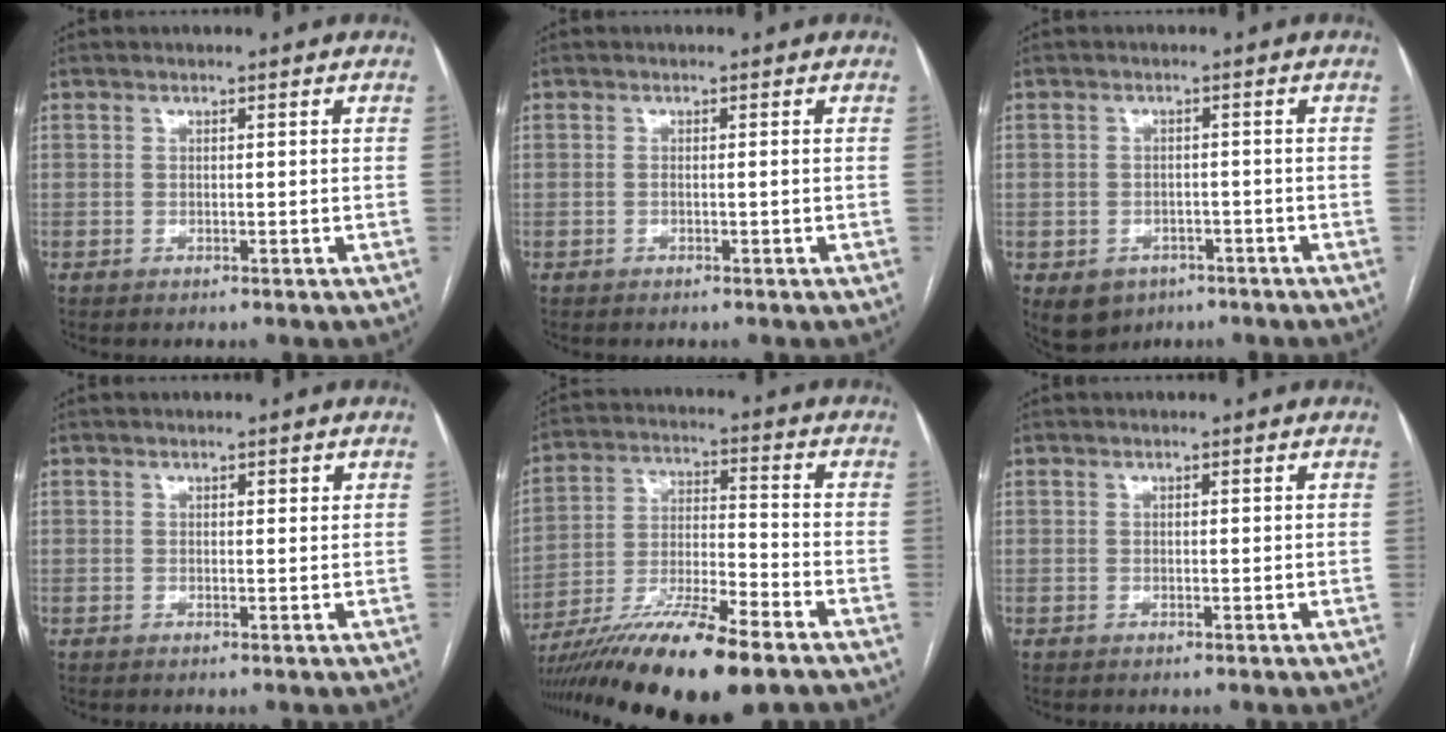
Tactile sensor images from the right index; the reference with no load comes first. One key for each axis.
{"total": 0.6, "fx": -0.1, "fy": 0.0, "fz": 0.6, "tx": -0.013, "ty": 0.000, "tz": -0.001}
{"total": 5.7, "fx": -3.0, "fy": 4.7, "fz": 1.4, "tx": -0.023, "ty": 0.004, "tz": -0.034}
{"total": 1.0, "fx": 0.5, "fy": 0.4, "fz": 0.8, "tx": -0.009, "ty": 0.000, "tz": 0.005}
{"total": 18.3, "fx": -13.0, "fy": 1.9, "fz": 12.7, "tx": -0.225, "ty": -0.032, "tz": -0.230}
{"total": 0.6, "fx": 0.2, "fy": 0.2, "fz": 0.5, "tx": -0.007, "ty": 0.000, "tz": 0.003}